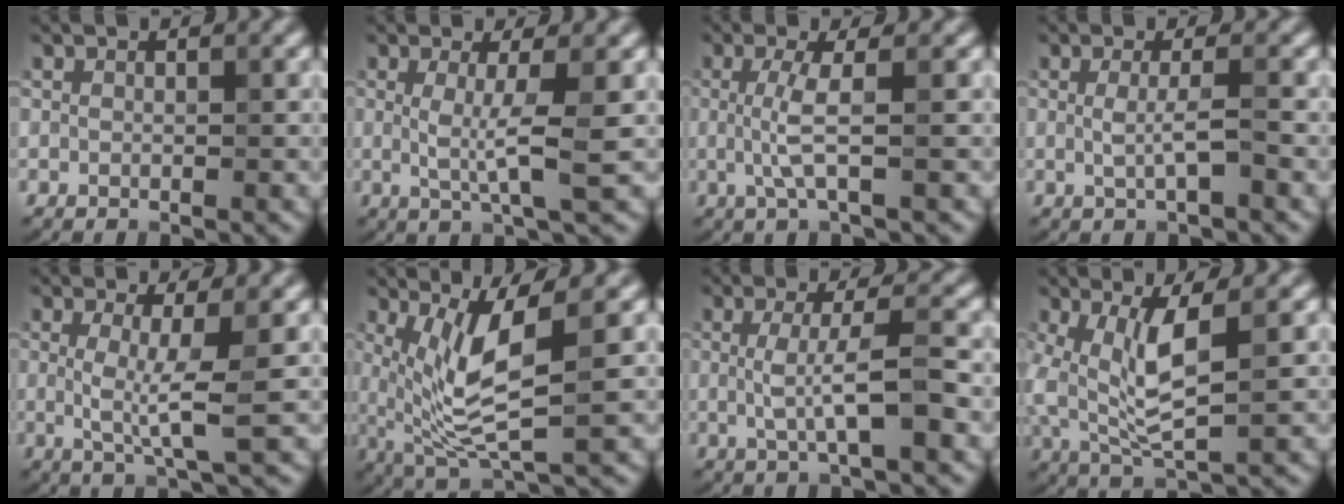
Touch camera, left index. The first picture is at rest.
{"total": 3.6, "force": [0.1, 0.5, 3.5], "torque": [-0.065, -0.006, 0.001]}
{"total": 2.9, "force": [0.0, 0.5, 2.9], "torque": [-0.065, -0.002, -0.002]}
{"total": 1.8, "force": [-0.1, 0.3, 1.8], "torque": [-0.039, -0.006, -0.003]}
{"total": 3.8, "force": [0.0, 0.5, 3.7], "torque": [-0.073, -0.009, 0.000]}
{"total": 6.5, "force": [1.0, 1.7, 6.2], "torque": [-0.125, -0.014, 0.028]}
{"total": 4.1, "force": [-0.1, 0.7, 4.0], "torque": [-0.075, -0.002, -0.002]}
{"total": 5.2, "force": [0.8, 1.5, 4.9], "torque": [-0.110, -0.009, 0.020]}